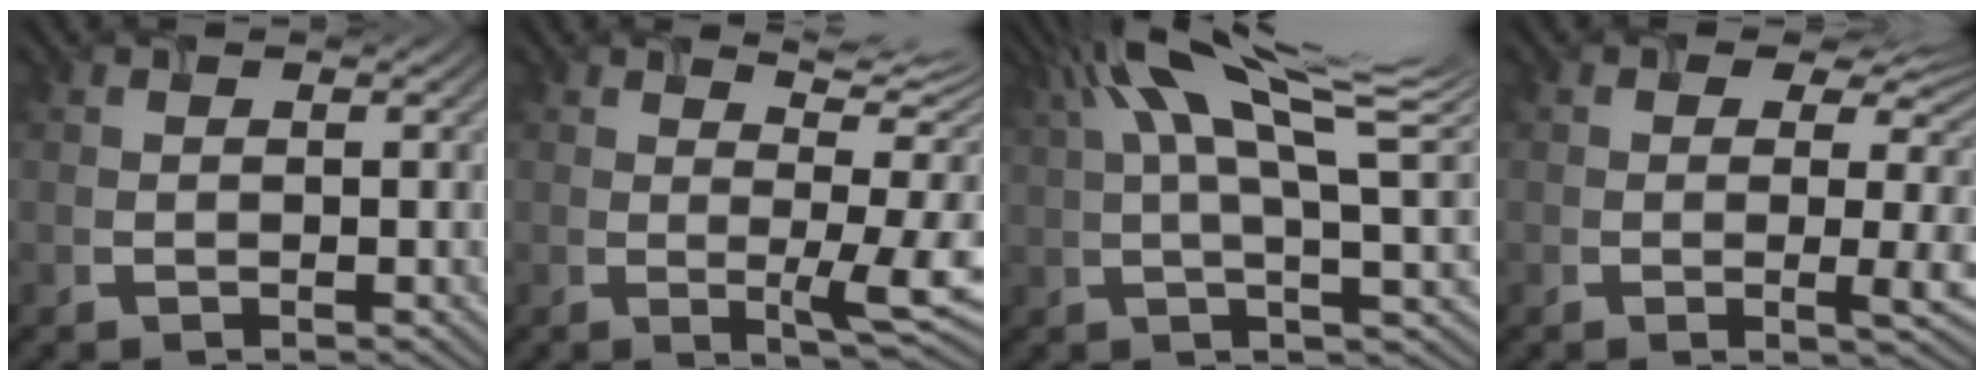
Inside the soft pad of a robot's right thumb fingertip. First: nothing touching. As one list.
[{"total": 7.6, "force": [2.6, 1.4, 6.9], "torque": [-0.102, -0.001, 0.047]}, {"total": 14.6, "force": [6.1, 3.9, 12.7], "torque": [-0.223, 0.024, 0.099]}, {"total": 5.1, "force": [1.1, 2.3, 4.4], "torque": [-0.057, -0.004, 0.012]}]